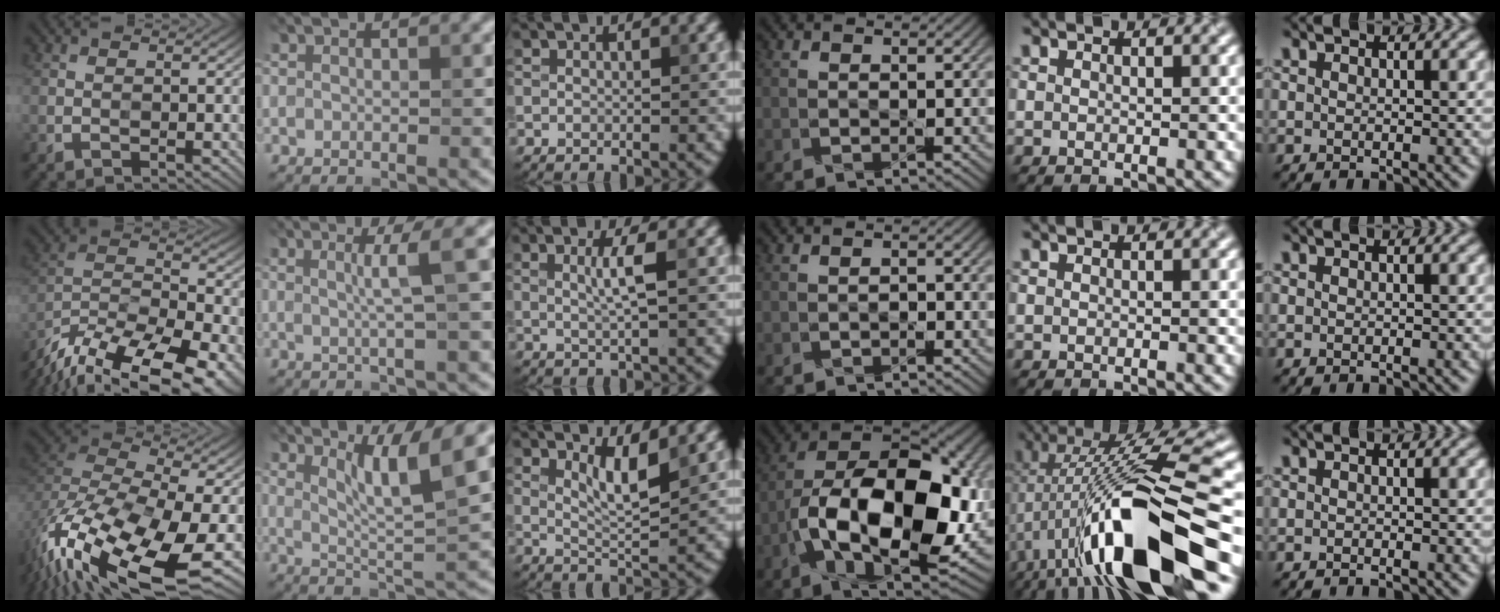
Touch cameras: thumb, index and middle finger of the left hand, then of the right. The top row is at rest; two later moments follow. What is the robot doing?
{"motion": "twist", "object": "bottle cap"}